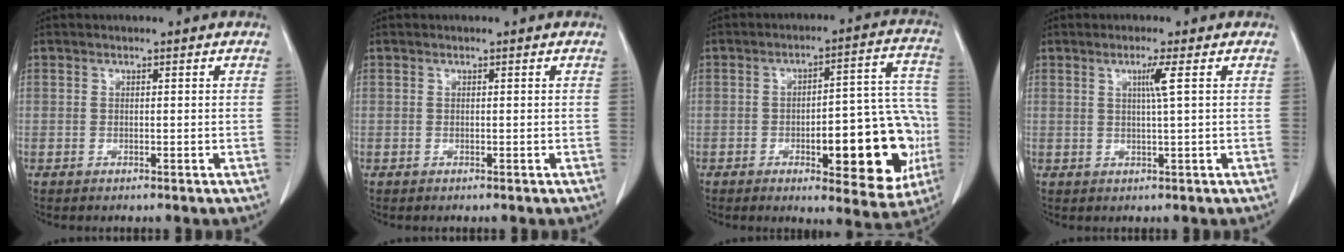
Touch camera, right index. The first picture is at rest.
{"total": 0.0}
{"total": 18.6, "force": [-4.7, 5.9, 17.0], "torque": [-0.161, 0.038, -0.044]}
{"total": 2.7, "force": [0.8, -0.8, 2.5], "torque": [-0.048, -0.003, 0.016]}